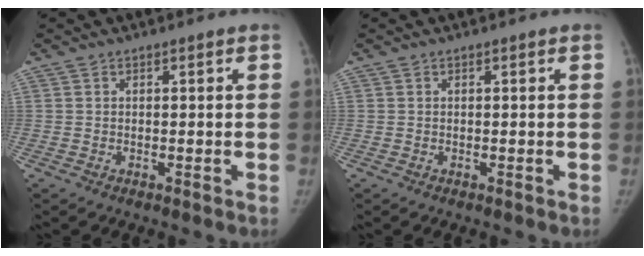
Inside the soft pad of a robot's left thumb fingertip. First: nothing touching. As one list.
[{"total": 0.0}]